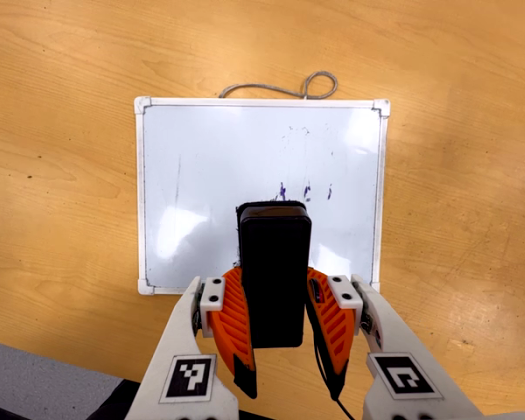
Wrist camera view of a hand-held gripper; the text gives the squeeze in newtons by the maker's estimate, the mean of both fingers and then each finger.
{"total": 8.0, "left": 7.4, "right": 8.6}